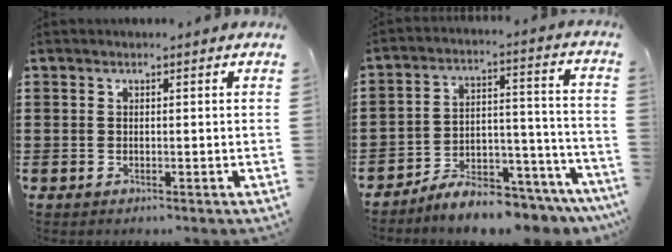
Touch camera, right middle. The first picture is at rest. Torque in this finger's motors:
{"motor_torque": [1.45, -0.69, 0.71, 0.20]}